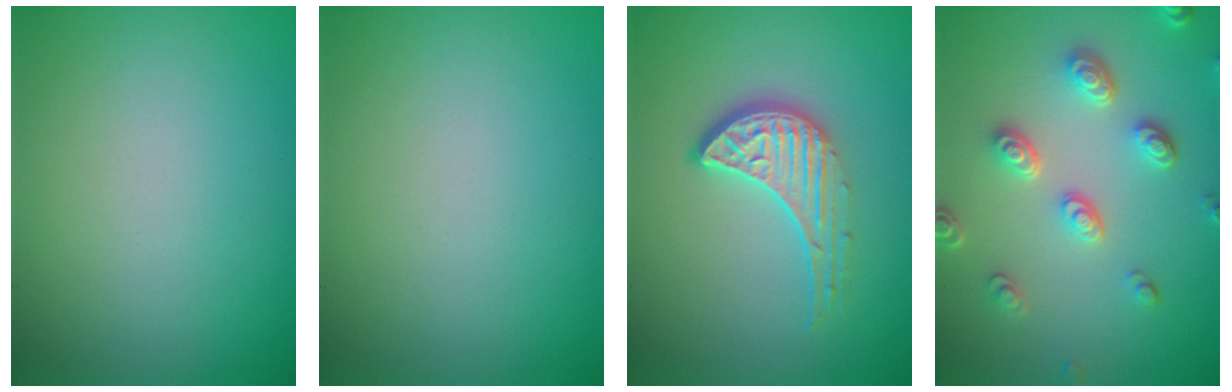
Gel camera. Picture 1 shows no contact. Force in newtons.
{"total": 0.0}
{"total": 3.5, "press": 2.9, "slide": 2.0}
{"total": 4.0, "press": 3.3, "slide": 2.3}